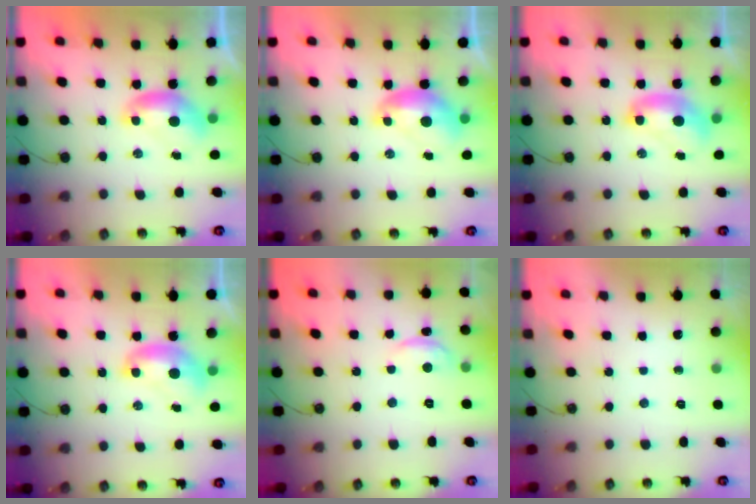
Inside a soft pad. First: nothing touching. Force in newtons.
{"total": 1.6, "press": 1.5, "slide": 0.3}
{"total": 2.3, "press": 2.3, "slide": 0.3}
{"total": 1.6, "press": 1.6, "slide": 0.1}
{"total": 1.1, "press": 0.9, "slide": 0.7}
{"total": 0.0}